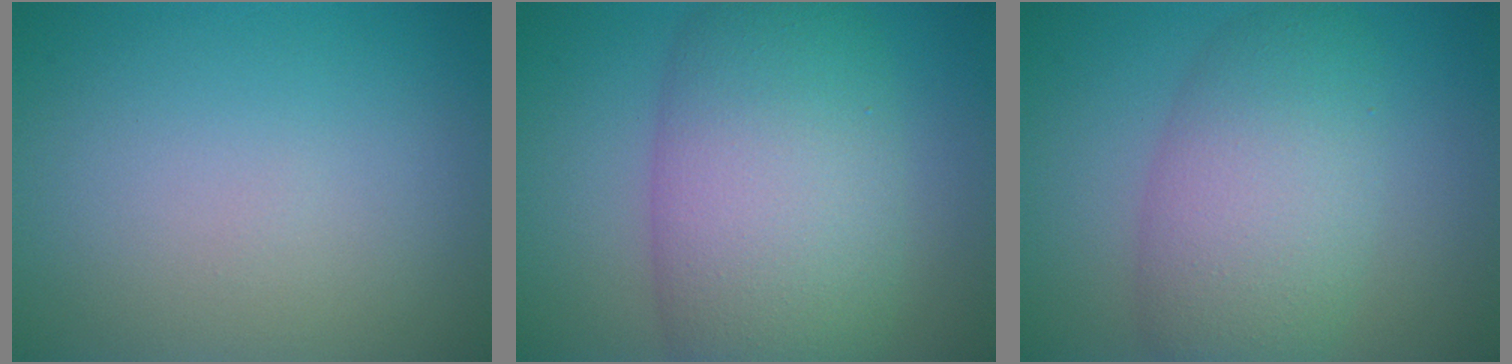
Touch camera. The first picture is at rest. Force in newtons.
{"total": 10.7, "press": 10.7, "slide": 0.1}
{"total": 5.1, "press": 5.0, "slide": 0.5}